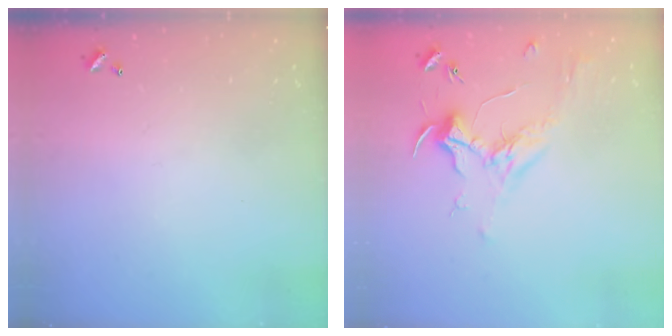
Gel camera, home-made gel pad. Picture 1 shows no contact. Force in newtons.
{"total": 1.8, "press": 1.6, "slide": 0.7}